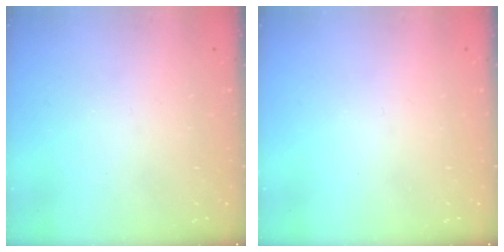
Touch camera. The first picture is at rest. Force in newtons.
{"total": 0.0}